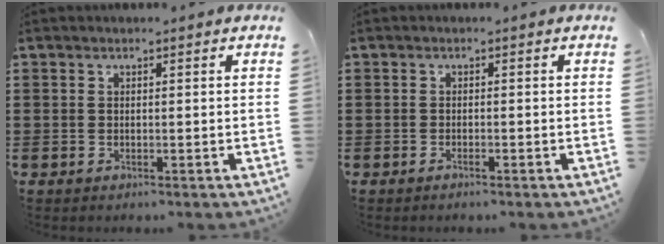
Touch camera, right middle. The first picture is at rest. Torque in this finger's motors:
{"motor_torque": [-0.24, 0.09, 0.06, -0.01]}